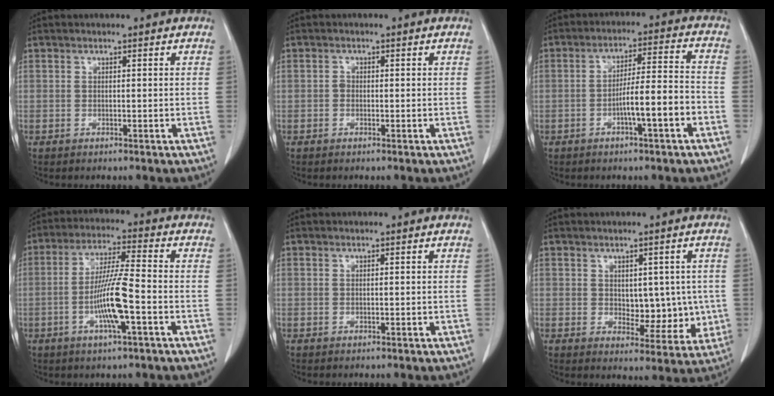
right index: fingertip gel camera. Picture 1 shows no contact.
{"total": 1.2, "force": [-0.2, 1.0, 0.6], "torque": [-0.008, 0.006, -0.004]}
{"total": 8.8, "force": [-3.4, 0.8, 8.1], "torque": [-0.137, 0.020, -0.052]}
{"total": 10.1, "force": [-2.9, 0.7, 9.6], "torque": [-0.188, -0.001, -0.056]}
{"total": 0.0}
{"total": 9.4, "force": [0.3, 6.0, 7.2], "torque": [-0.090, 0.013, 0.026]}